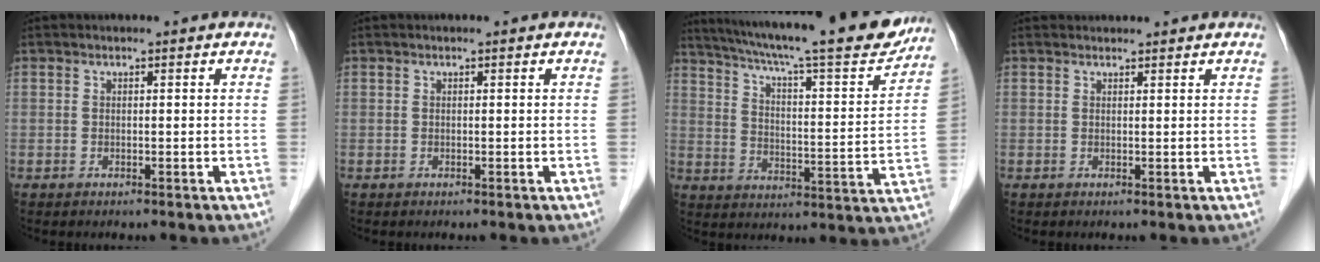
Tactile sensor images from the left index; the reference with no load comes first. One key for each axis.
{"total": 0.0}
{"total": 24.2, "fx": 21.0, "fy": 2.0, "fz": 11.9, "tx": -0.198, "ty": -0.025, "tz": 0.288}
{"total": 3.9, "fx": 3.8, "fy": 0.3, "fz": 0.8, "tx": -0.014, "ty": 0.035, "tz": 0.062}